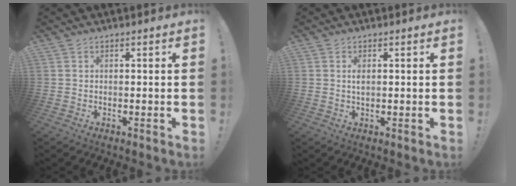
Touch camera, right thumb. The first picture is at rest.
{"total": 1.6, "force": [0.2, 0.6, 1.5], "torque": [-0.024, -0.001, 0.001]}